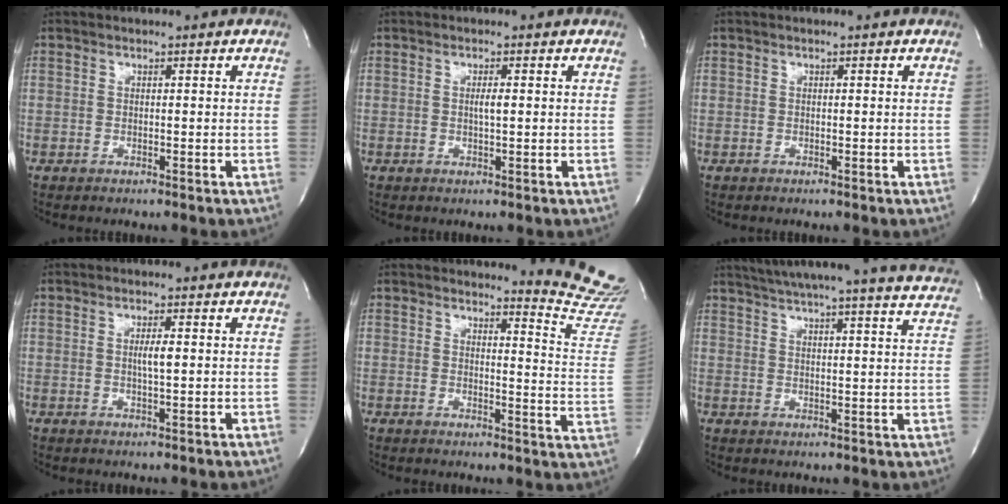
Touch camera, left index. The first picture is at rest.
{"total": 1.4, "force": [0.1, 0.1, 1.4], "torque": [-0.027, 0.000, 0.000]}
{"total": 0.0}
{"total": 2.1, "force": [0.1, 0.2, 2.1], "torque": [-0.039, -0.001, 0.001]}
{"total": 11.5, "force": [11.4, -1.6, 0.1], "torque": [0.006, -0.148, 0.103]}
{"total": 26.3, "force": [24.3, 0.5, 10.1], "torque": [-0.166, -0.055, 0.292]}